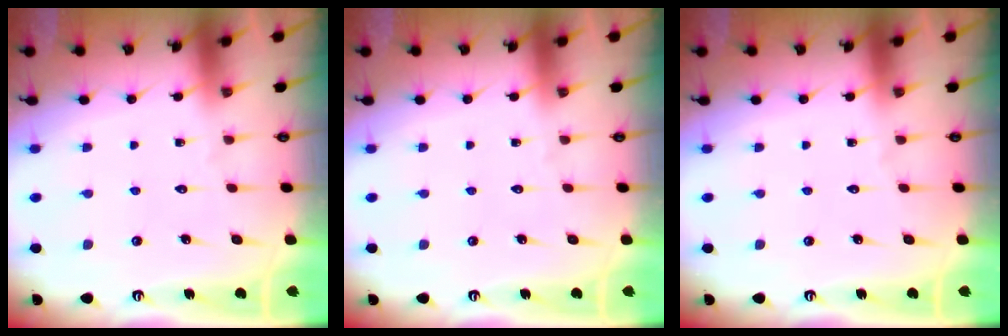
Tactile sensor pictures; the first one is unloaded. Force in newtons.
{"total": 0.0}
{"total": 0.0}